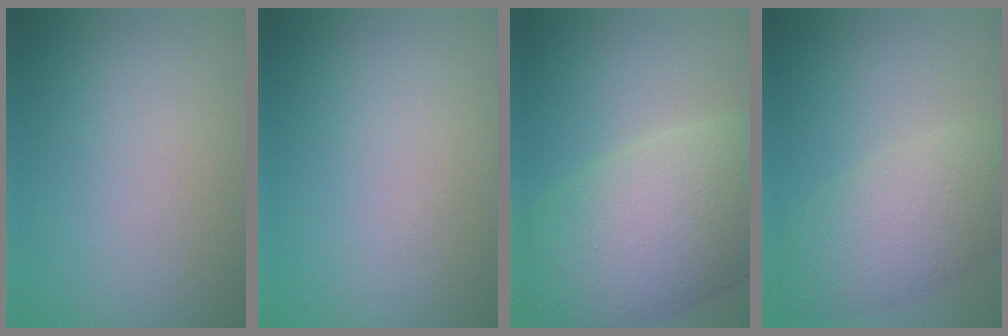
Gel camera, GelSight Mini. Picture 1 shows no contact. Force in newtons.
{"total": 0.0}
{"total": 12.6, "press": 12.6, "slide": 0.3}
{"total": 6.1, "press": 6.1, "slide": 0.2}